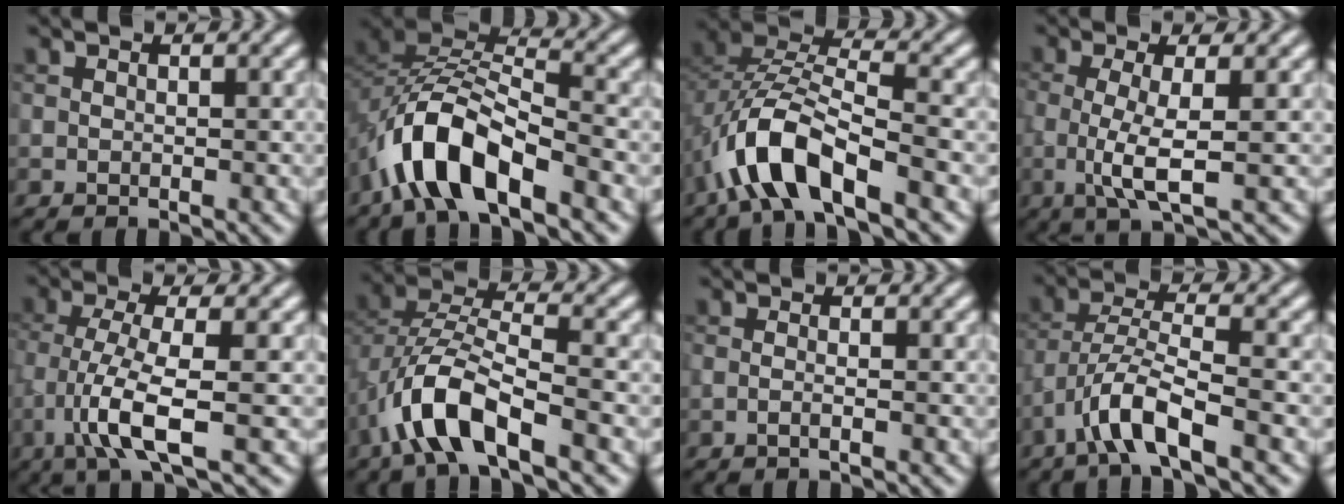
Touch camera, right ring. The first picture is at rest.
{"total": 8.4, "force": [-4.8, 3.6, 6.0], "torque": [-0.107, 0.010, -0.098]}
{"total": 8.1, "force": [-4.1, 3.4, 6.1], "torque": [-0.120, 0.008, -0.084]}
{"total": 4.2, "force": [-0.4, 0.9, 4.0], "torque": [-0.079, -0.007, -0.009]}
{"total": 5.4, "force": [-1.9, 1.0, 5.0], "torque": [-0.102, -0.002, -0.041]}
{"total": 7.4, "force": [-3.6, 3.1, 5.8], "torque": [-0.116, 0.004, -0.074]}
{"total": 1.0, "force": [-0.3, 0.4, 0.9], "torque": [-0.013, -0.007, -0.011]}
{"total": 5.1, "force": [-3.0, 1.1, 4.0], "torque": [-0.074, 0.008, -0.065]}